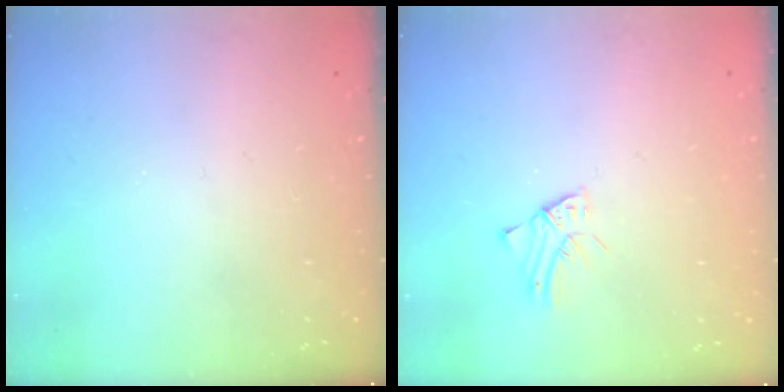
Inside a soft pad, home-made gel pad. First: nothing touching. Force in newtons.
{"total": 1.2, "press": 1.2, "slide": 0.0}